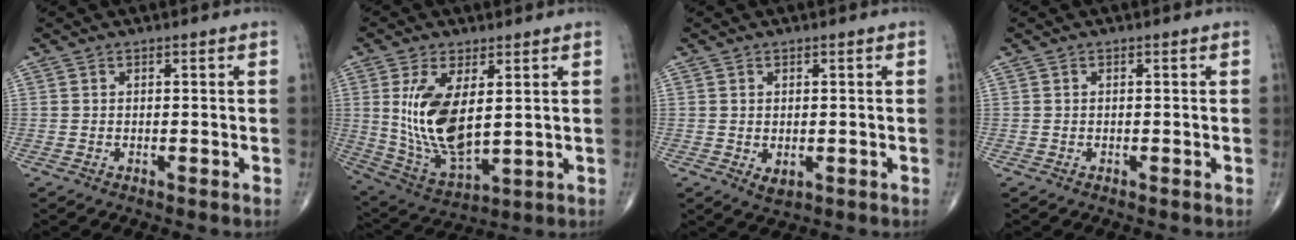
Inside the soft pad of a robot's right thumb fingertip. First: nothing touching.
{"total": 14.6, "force": [2.6, 6.9, 12.6], "torque": [-0.242, -0.023, 0.069]}
{"total": 2.2, "force": [-0.3, 1.4, 1.7], "torque": [-0.024, -0.005, 0.001]}
{"total": 0.0}